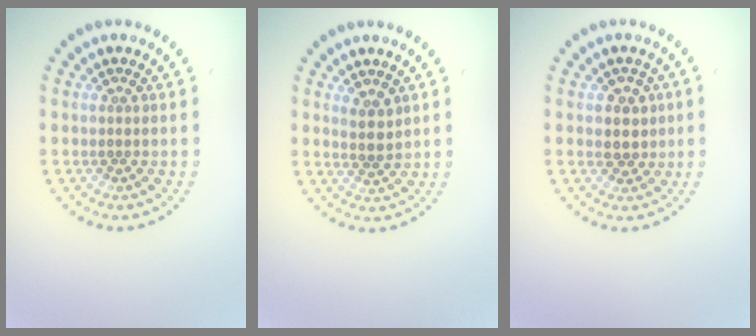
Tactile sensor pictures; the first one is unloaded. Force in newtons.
{"total": 1.9, "press": 1.6, "slide": 1.1}
{"total": 2.1, "press": 1.9, "slide": 0.8}